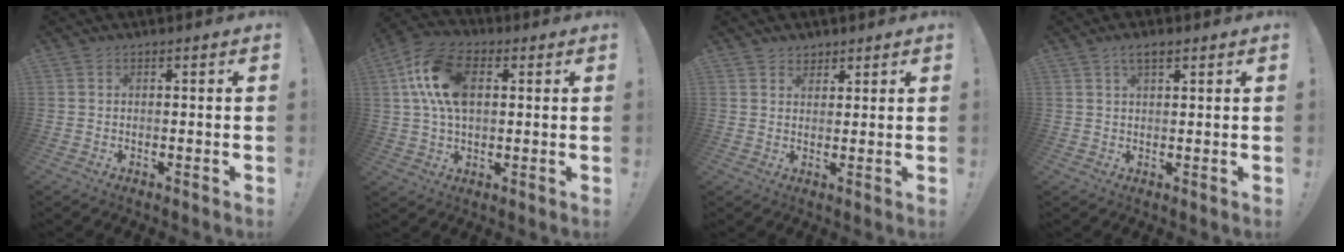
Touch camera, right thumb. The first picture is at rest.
{"total": 15.5, "force": [3.6, 10.0, 11.3], "torque": [-0.218, 0.007, 0.068]}
{"total": 3.1, "force": [2.4, 2.0, 0.2], "torque": [0.007, -0.014, 0.041]}
{"total": 3.5, "force": [1.9, 1.4, 2.5], "torque": [-0.040, -0.006, 0.033]}